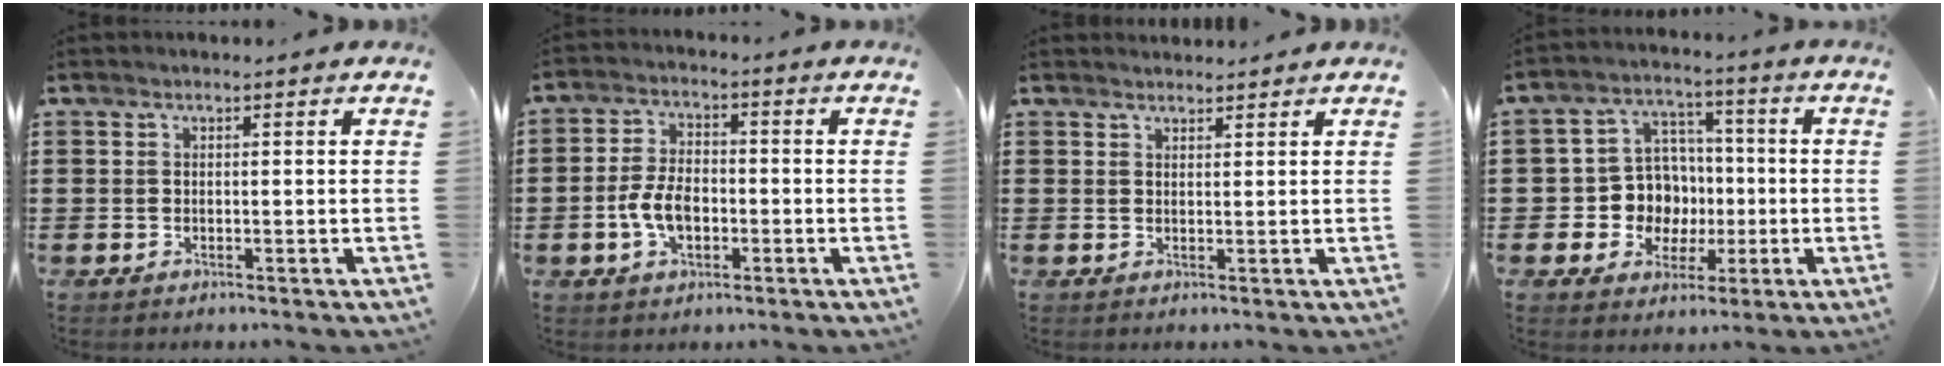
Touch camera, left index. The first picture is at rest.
{"total": 6.2, "force": [-1.6, 3.5, 4.9], "torque": [-0.113, 0.001, -0.036]}
{"total": 1.4, "force": [1.4, 0.2, 0.0], "torque": [-0.003, 0.000, 0.027]}
{"total": 9.2, "force": [-0.5, 8.8, 2.8], "torque": [-0.083, 0.012, 0.001]}